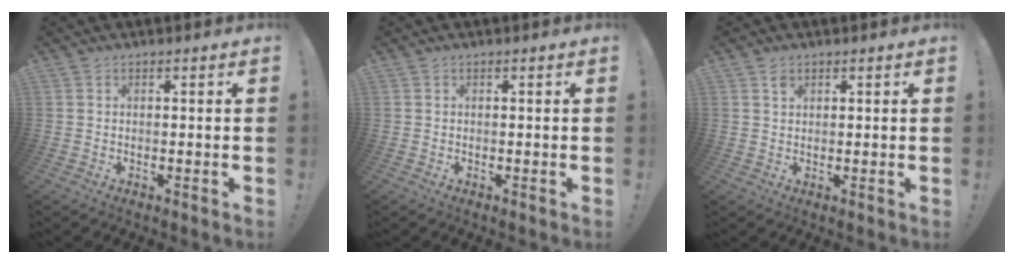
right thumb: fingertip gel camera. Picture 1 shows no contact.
{"total": 0.0}
{"total": 1.6, "force": [1.1, 1.1, 0.5], "torque": [-0.003, -0.003, 0.019]}